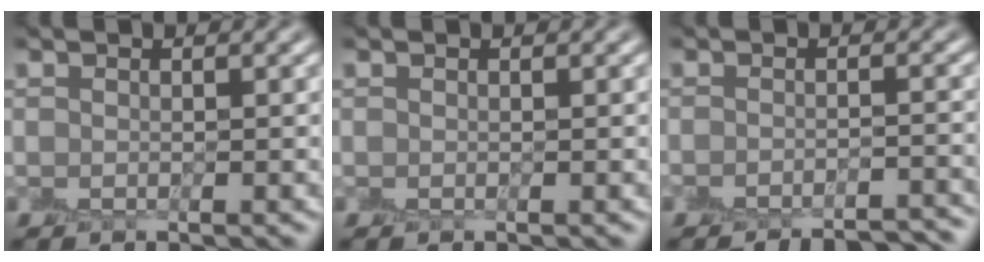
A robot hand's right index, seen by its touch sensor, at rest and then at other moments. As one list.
[{"total": 0.0}, {"total": 5.4, "force": [-5.1, 1.1, 1.3], "torque": [-0.012, -0.002, -0.056]}]